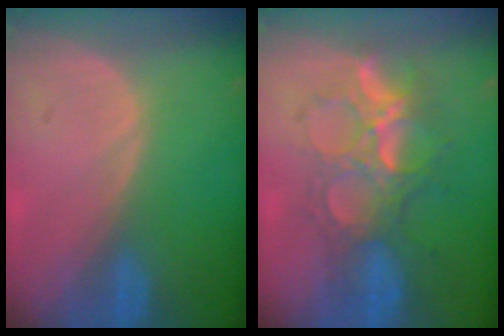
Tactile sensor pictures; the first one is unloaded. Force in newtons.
{"total": 8.9, "press": 8.3, "slide": 3.3}